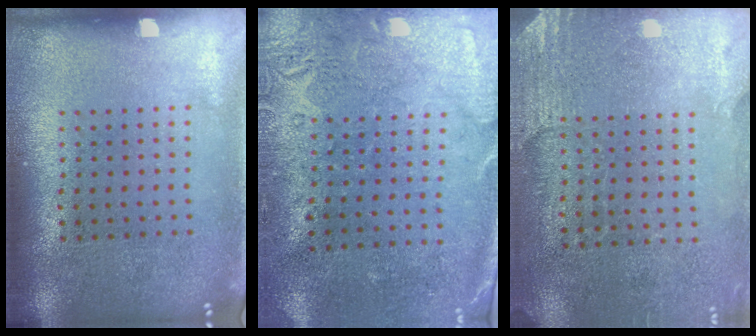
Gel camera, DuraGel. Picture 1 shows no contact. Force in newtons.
{"total": 2.7, "press": 2.3, "slide": 1.5}
{"total": 2.6, "press": 2.4, "slide": 1.1}